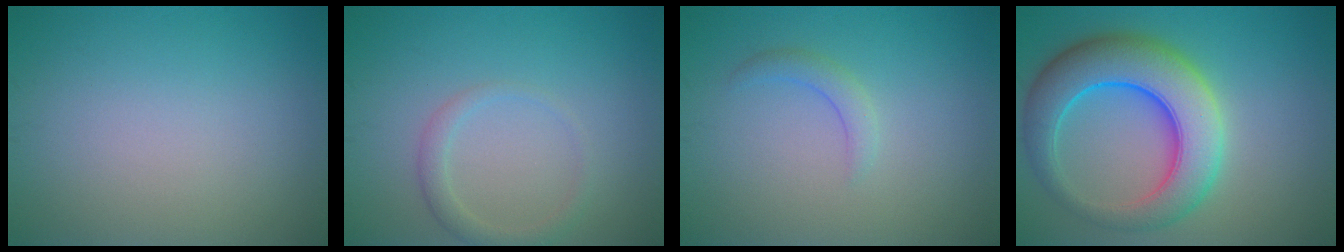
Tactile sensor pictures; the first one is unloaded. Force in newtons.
{"total": 1.7, "press": 1.7, "slide": 0.1}
{"total": 1.5, "press": 1.5, "slide": 0.2}
{"total": 9.2, "press": 9.2, "slide": 0.3}